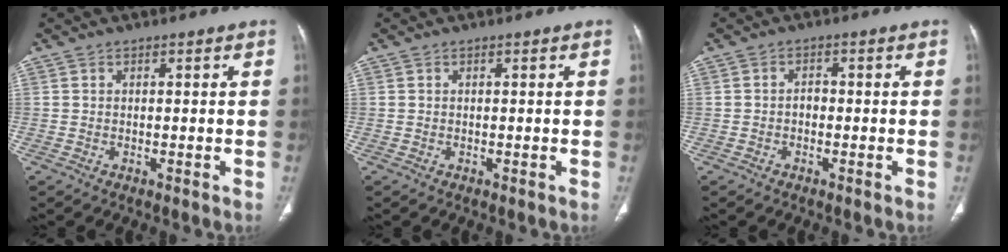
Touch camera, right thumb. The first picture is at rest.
{"total": 0.0}
{"total": 1.4, "force": [-0.5, 0.9, 0.9], "torque": [-0.008, 0.005, -0.011]}